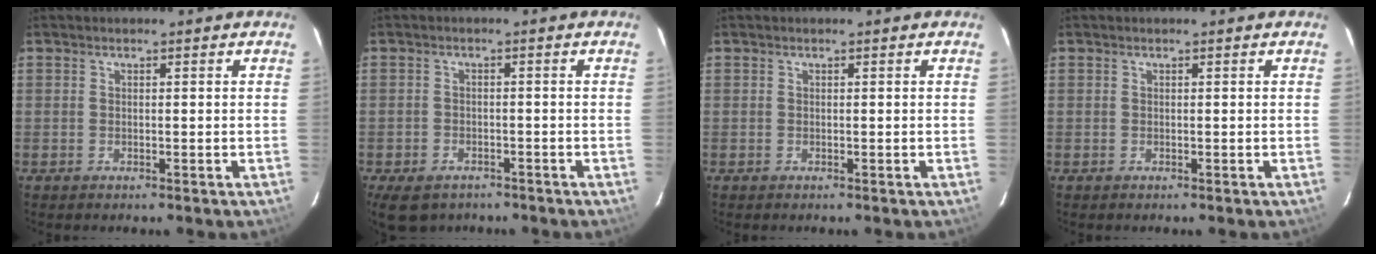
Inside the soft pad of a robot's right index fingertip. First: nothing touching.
{"total": 8.1, "force": [-5.6, 4.8, 3.4], "torque": [-0.083, -0.009, -0.084]}
{"total": 0.0}
{"total": 0.0}